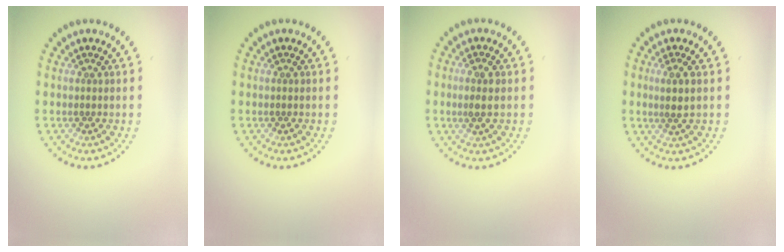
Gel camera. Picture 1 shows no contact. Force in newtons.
{"total": 0.0}
{"total": 1.7, "press": 1.5, "slide": 0.7}
{"total": 1.7, "press": 1.3, "slide": 1.1}